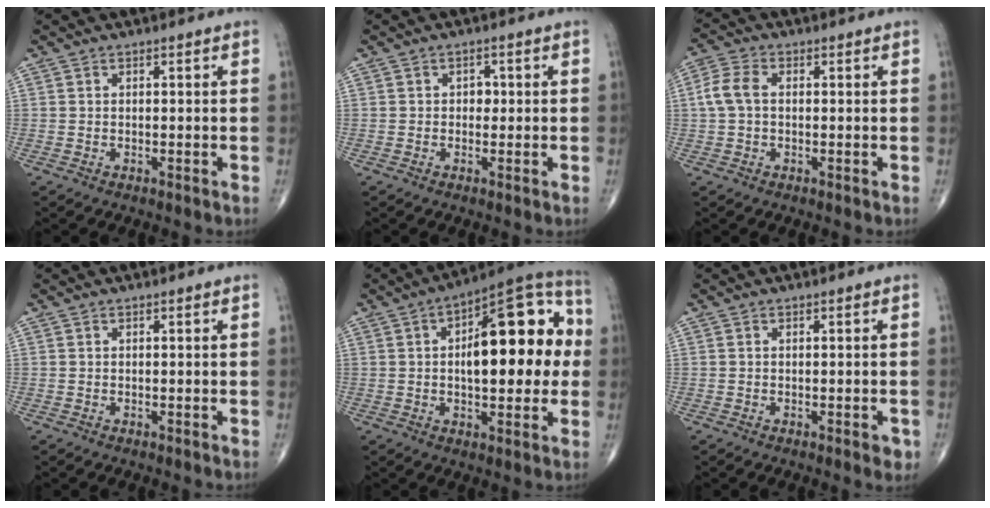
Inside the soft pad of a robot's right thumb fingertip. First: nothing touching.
{"total": 1.7, "force": [0.1, 1.4, 1.0], "torque": [-0.002, 0.004, -0.003]}
{"total": 5.1, "force": [0.3, 3.3, 3.9], "torque": [-0.093, 0.017, 0.001]}
{"total": 0.0}
{"total": 20.9, "force": [1.9, 9.2, 18.6], "torque": [-0.229, 0.032, 0.017]}
{"total": 1.8, "force": [-0.7, 0.7, 1.5], "torque": [-0.015, -0.001, -0.007]}